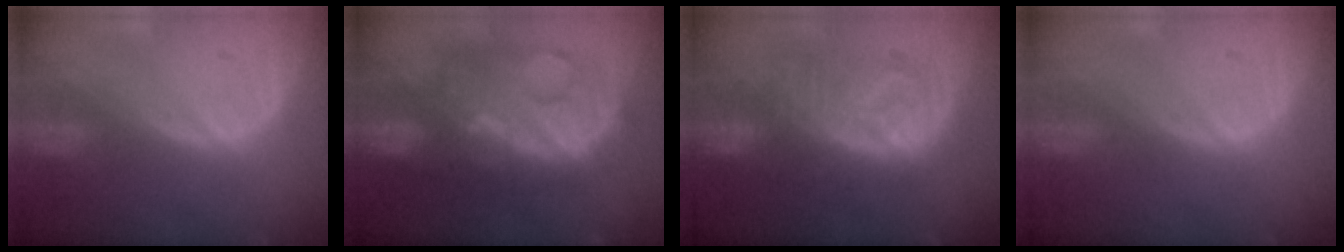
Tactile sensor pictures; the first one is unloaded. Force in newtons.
{"total": 12.2, "press": 12.1, "slide": 1.3}
{"total": 8.9, "press": 8.9, "slide": 0.3}
{"total": 0.0}